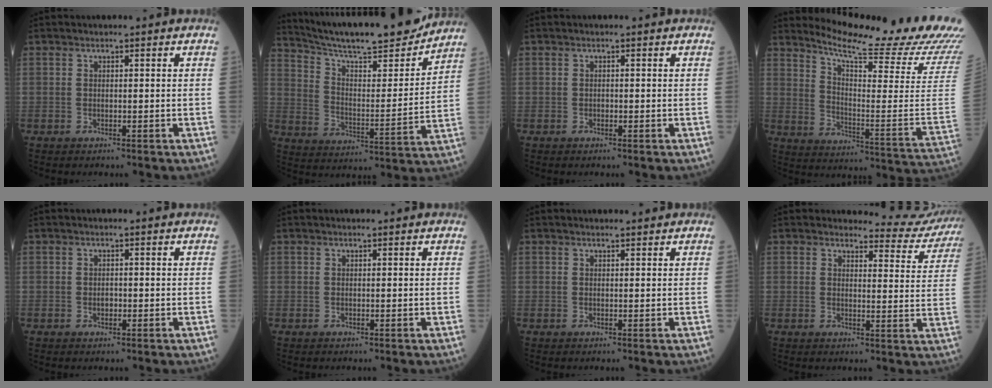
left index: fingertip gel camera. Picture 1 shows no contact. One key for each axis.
{"total": 20.8, "fx": 18.9, "fy": 1.8, "fz": 8.5, "tx": -0.146, "ty": -0.019, "tz": 0.286}
{"total": 0.0}
{"total": 23.4, "fx": 21.2, "fy": -0.1, "fz": 10.0, "tx": -0.167, "ty": -0.107, "tz": 0.271}
{"total": 0.9, "fx": -0.2, "fy": 0.6, "fz": 0.6, "tx": -0.012, "ty": 0.001, "tz": -0.004}
{"total": 0.0}
{"total": 1.3, "fx": 1.3, "fy": 0.1, "fz": 0.2, "tx": -0.009, "ty": 0.004, "tz": 0.018}
{"total": 8.5, "fx": 8.4, "fy": 0.8, "fz": -1.1, "tx": 0.020, "ty": -0.054, "tz": 0.079}